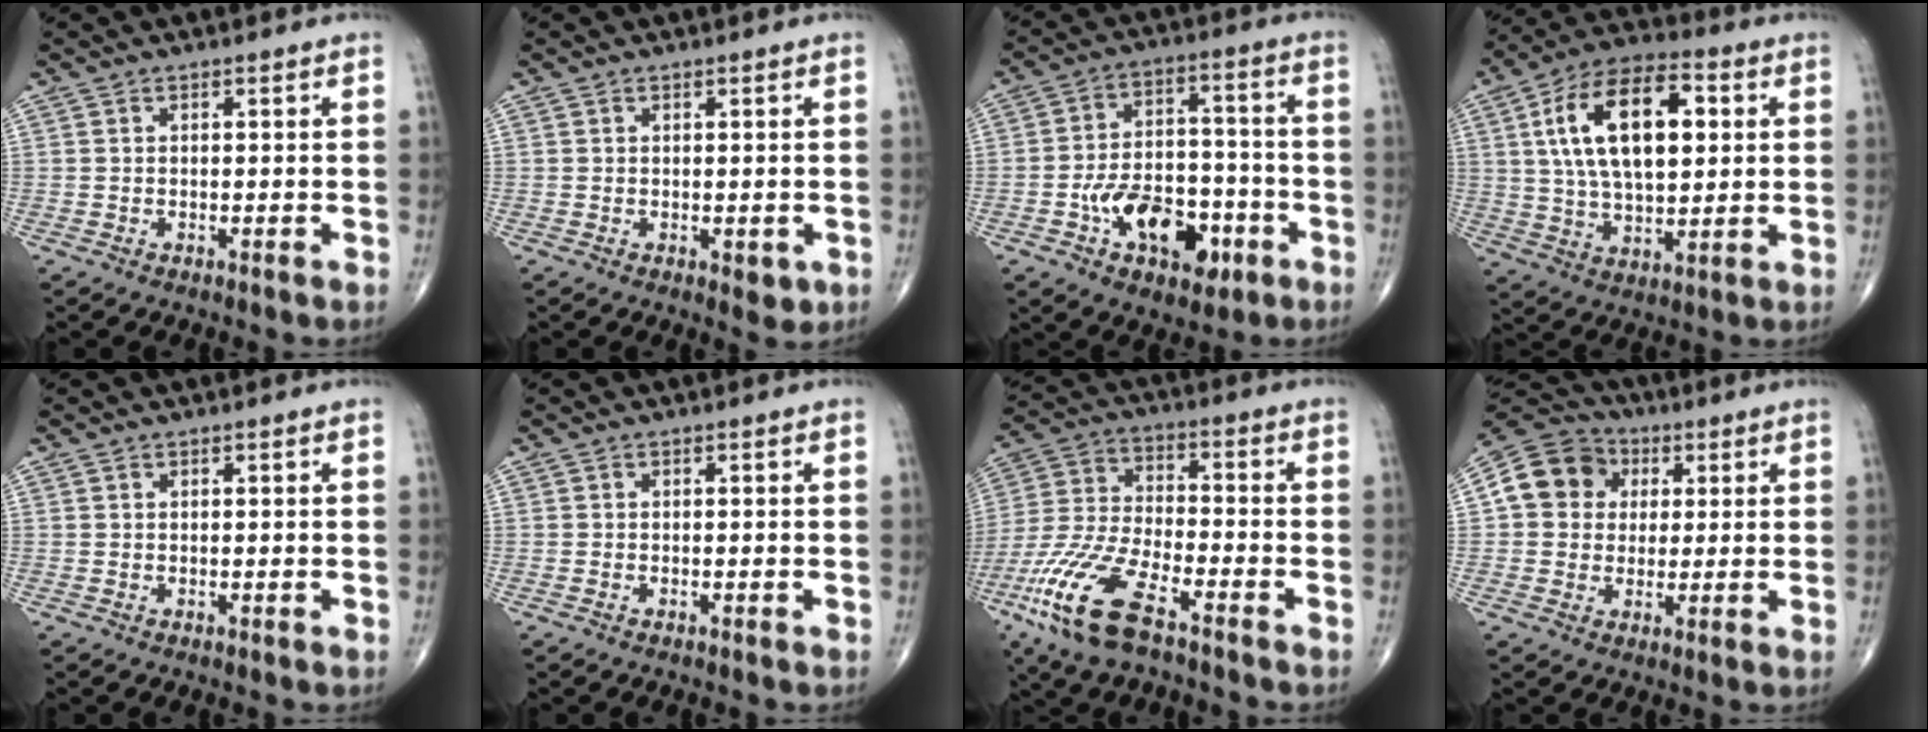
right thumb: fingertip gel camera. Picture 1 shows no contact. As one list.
[{"total": 2.4, "force": [-0.4, 1.5, 1.9], "torque": [-0.014, -0.004, 0.000]}, {"total": 15.1, "force": [-5.8, 9.0, 10.5], "torque": [-0.133, 0.043, -0.087]}, {"total": 19.6, "force": [4.5, 10.1, 16.2], "torque": [-0.260, 0.009, 0.073]}, {"total": 0.0}, {"total": 0.0}, {"total": 16.0, "force": [-9.3, 5.6, 11.8], "torque": [-0.262, 0.023, -0.182]}, {"total": 11.0, "force": [2.2, 9.6, 4.8], "torque": [-0.068, 0.012, 0.026]}]